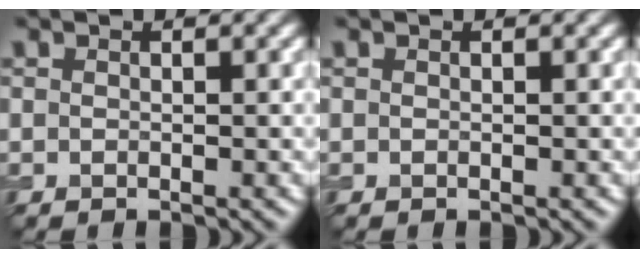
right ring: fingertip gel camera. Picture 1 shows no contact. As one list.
[{"total": 0.0}]